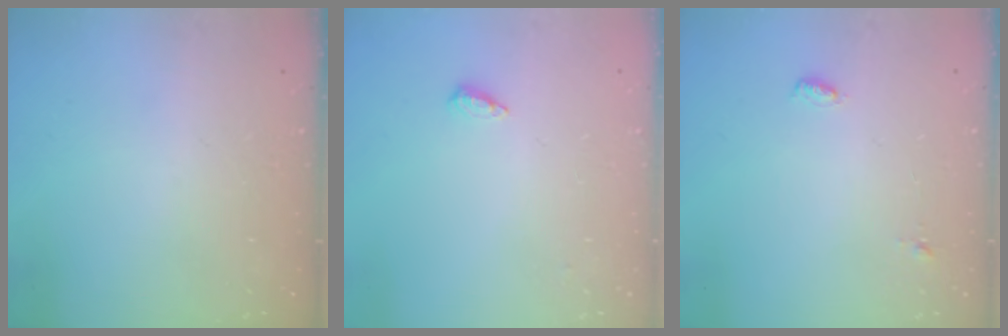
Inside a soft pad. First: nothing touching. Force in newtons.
{"total": 3.9, "press": 3.8, "slide": 0.6}
{"total": 5.0, "press": 4.1, "slide": 2.8}